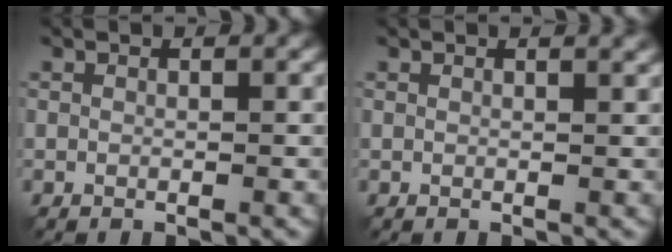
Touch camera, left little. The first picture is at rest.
{"total": 2.4, "force": [1.8, 1.0, 1.3], "torque": [0.001, 0.013, 0.011]}